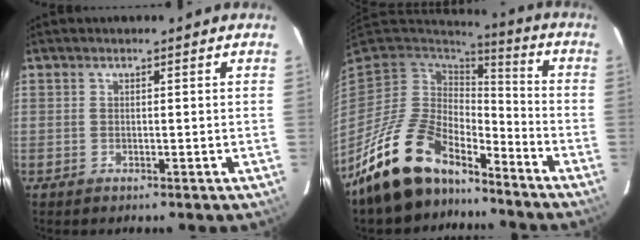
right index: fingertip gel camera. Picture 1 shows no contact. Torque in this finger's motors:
{"motor_torque": [0.81, -0.67, 0.82, 0.21]}